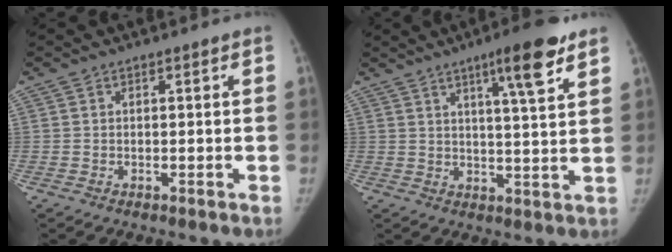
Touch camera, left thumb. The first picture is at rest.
{"total": 10.2, "force": [6.0, 1.2, 8.2], "torque": [-0.115, -0.029, 0.086]}